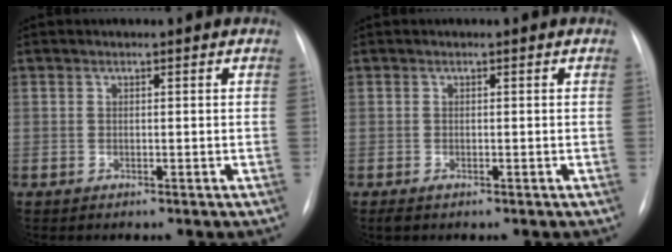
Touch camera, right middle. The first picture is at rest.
{"total": 0.7, "force": [-0.4, 0.2, 0.5], "torque": [-0.009, -0.002, -0.005]}